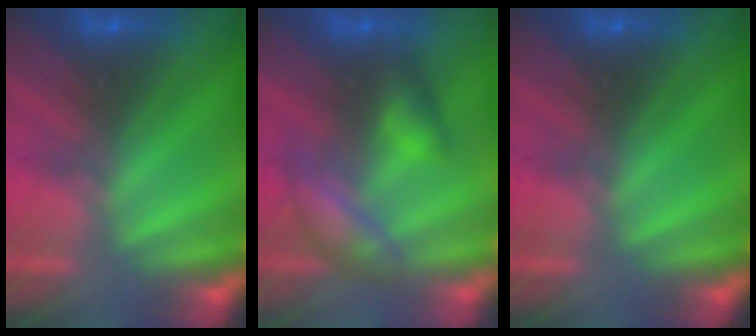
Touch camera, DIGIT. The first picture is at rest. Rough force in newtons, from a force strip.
{"total": 2.5}
{"total": 0.0}